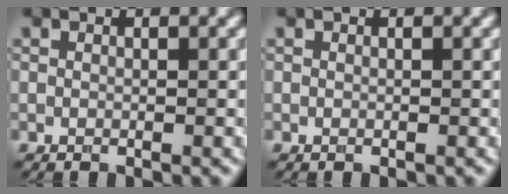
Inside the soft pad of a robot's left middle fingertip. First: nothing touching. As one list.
[{"total": 0.0}]